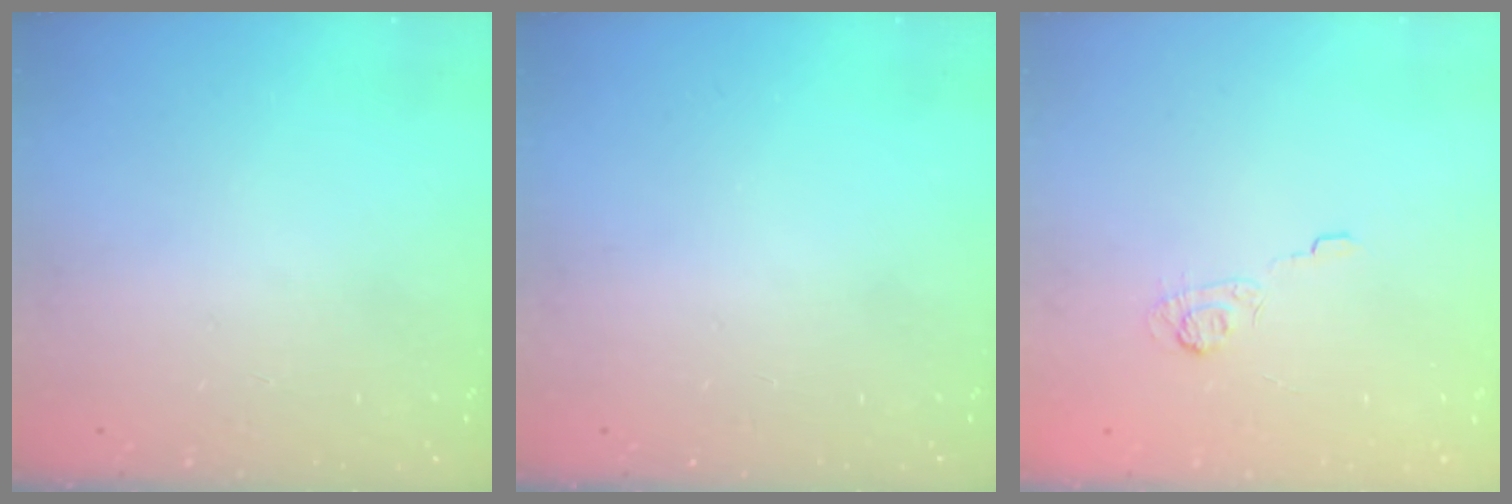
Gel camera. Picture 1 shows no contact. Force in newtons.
{"total": 0.0}
{"total": 3.3, "press": 2.9, "slide": 1.6}